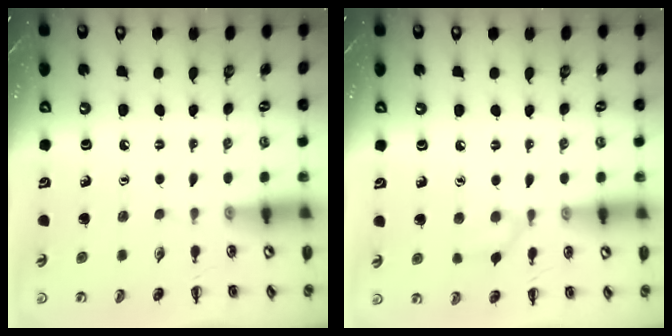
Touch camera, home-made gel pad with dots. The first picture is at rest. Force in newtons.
{"total": 6.0, "press": 5.6, "slide": 2.0}